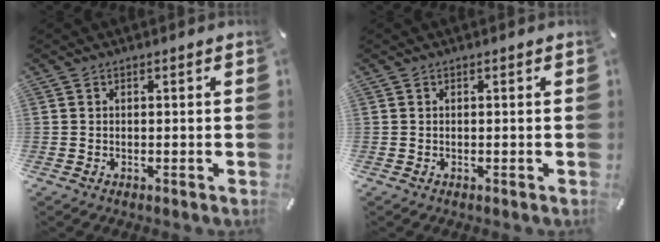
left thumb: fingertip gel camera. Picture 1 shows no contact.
{"total": 0.0}